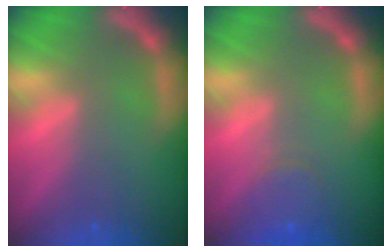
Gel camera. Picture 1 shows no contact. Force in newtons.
{"total": 3.0}